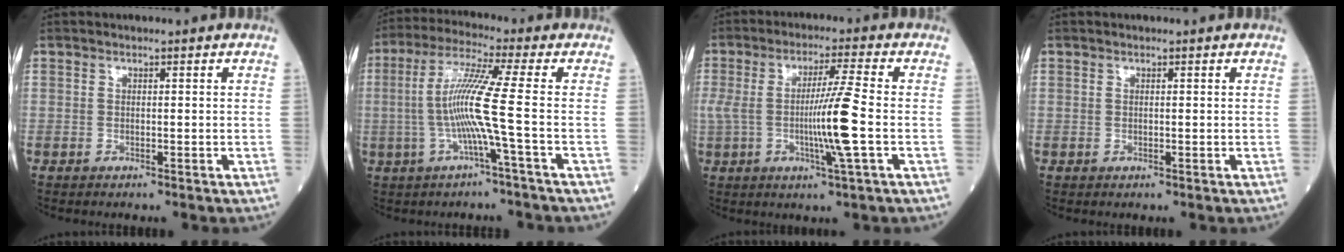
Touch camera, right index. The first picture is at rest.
{"total": 8.6, "force": [-1.3, -1.7, 8.3], "torque": [-0.175, 0.010, -0.026]}
{"total": 8.9, "force": [-1.2, -1.2, 8.8], "torque": [-0.173, -0.006, -0.019]}
{"total": 0.0}